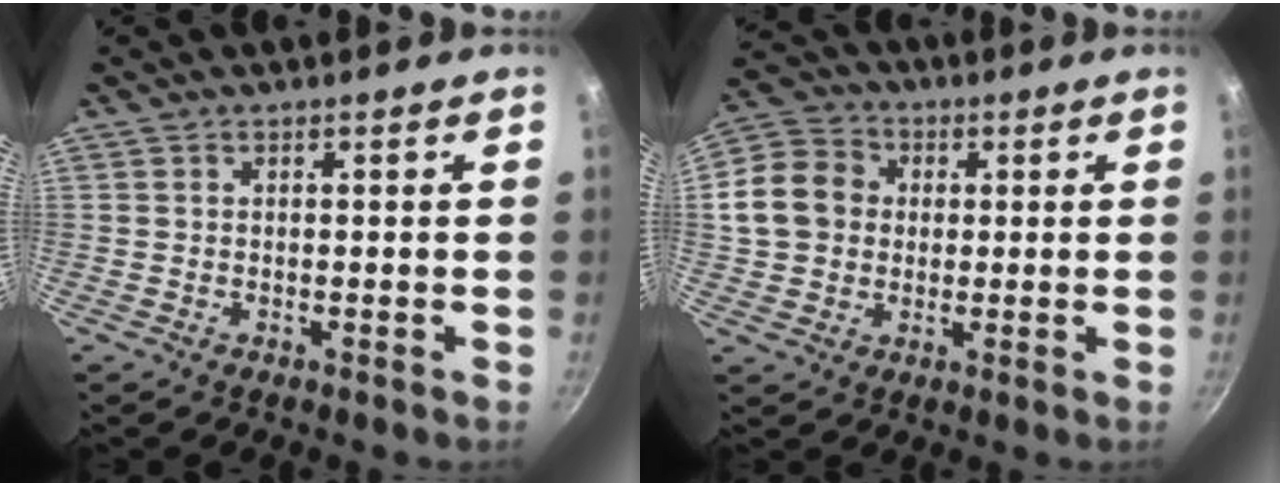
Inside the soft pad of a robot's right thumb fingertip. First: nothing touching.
{"total": 11.2, "force": [1.3, 9.6, 5.6], "torque": [-0.077, 0.017, 0.010]}